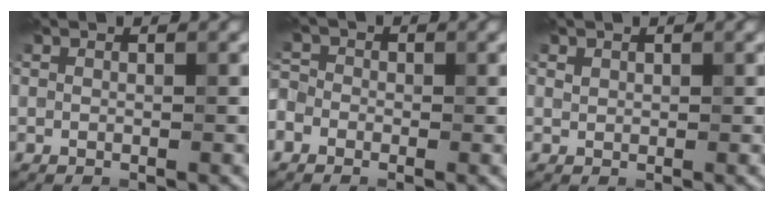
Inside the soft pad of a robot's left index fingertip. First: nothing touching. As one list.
[{"total": 2.4, "force": [-1.0, 2.0, 0.9], "torque": [-0.013, 0.011, -0.034]}, {"total": 0.7, "force": [0.5, 0.5, 0.1], "torque": [-0.001, -0.002, 0.011]}]